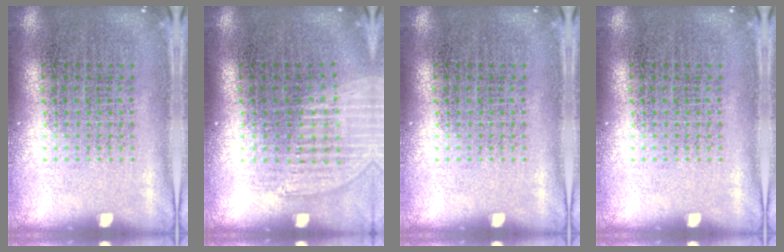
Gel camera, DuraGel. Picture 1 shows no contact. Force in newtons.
{"total": 1.2, "press": 1.2, "slide": 0.3}
{"total": 0.0}
{"total": 0.0}